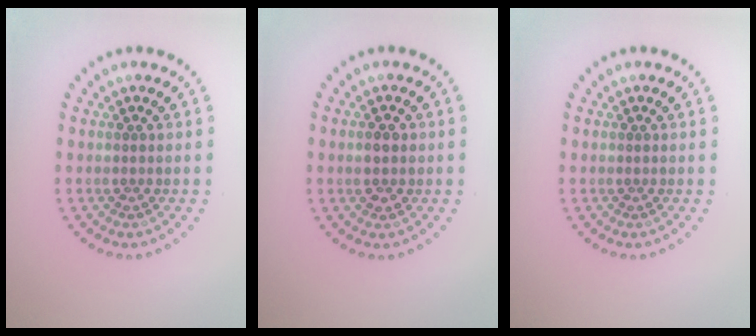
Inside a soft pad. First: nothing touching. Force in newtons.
{"total": 2.3, "press": 2.3, "slide": 0.1}
{"total": 0.0}